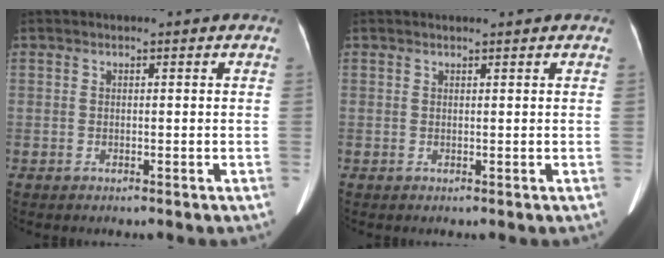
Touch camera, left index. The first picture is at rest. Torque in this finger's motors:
{"motor_torque": [-0.10, -0.09, 0.02, 0.02]}